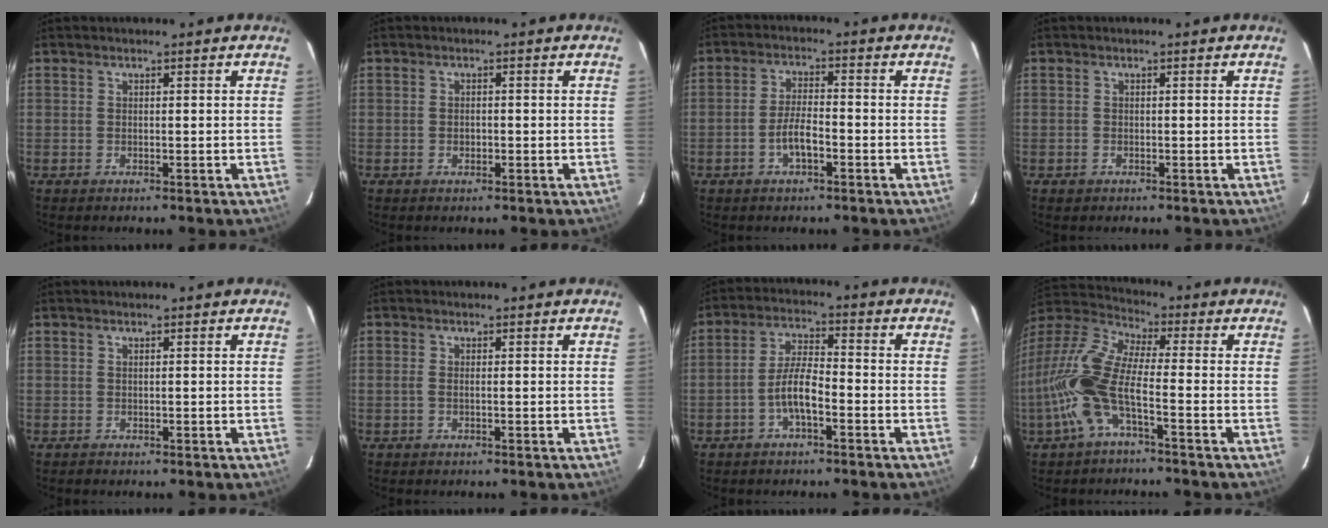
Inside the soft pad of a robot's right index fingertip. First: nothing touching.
{"total": 1.3, "force": [-0.5, 0.9, 0.8], "torque": [-0.014, 0.003, -0.008]}
{"total": 4.9, "force": [-2.3, 1.5, 4.1], "torque": [-0.084, 0.006, -0.041]}
{"total": 1.1, "force": [-0.6, 0.9, 0.1], "torque": [0.000, 0.001, -0.007]}
{"total": 0.0}
{"total": 1.0, "force": [-0.3, 0.1, 1.0], "torque": [-0.021, 0.001, -0.007]}
{"total": 6.0, "force": [-2.8, 1.6, 5.1], "torque": [-0.107, 0.012, -0.052]}
{"total": 13.8, "force": [-4.6, 3.6, 12.5], "torque": [-0.268, -0.001, -0.100]}